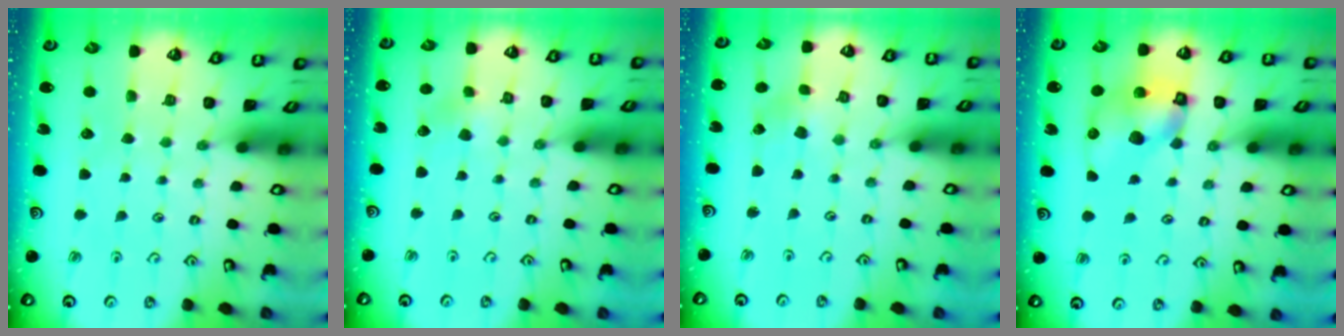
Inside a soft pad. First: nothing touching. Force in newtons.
{"total": 2.5, "press": 2.5, "slide": 0.4}
{"total": 1.4, "press": 1.4, "slide": 0.2}
{"total": 10.6, "press": 10.5, "slide": 1.7}